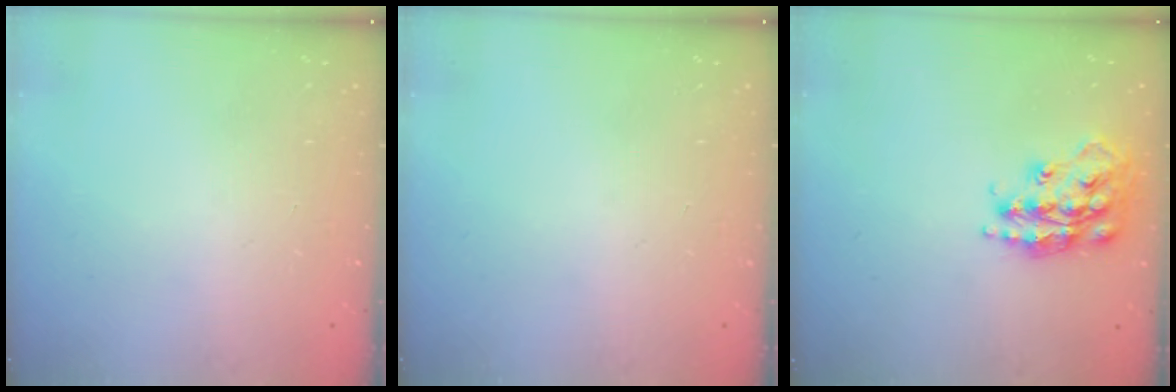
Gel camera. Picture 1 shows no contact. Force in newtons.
{"total": 0.0}
{"total": 17.0, "press": 16.9, "slide": 1.2}